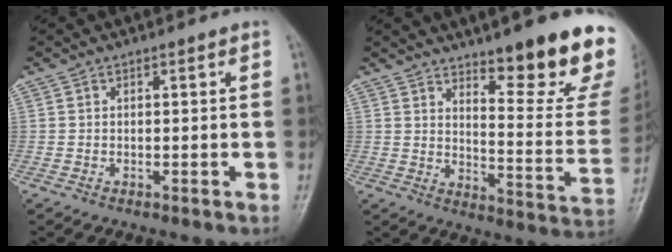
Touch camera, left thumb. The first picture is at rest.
{"total": 18.0, "force": [12.2, 3.9, 12.6], "torque": [-0.129, -0.096, 0.172]}